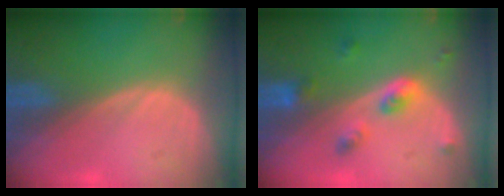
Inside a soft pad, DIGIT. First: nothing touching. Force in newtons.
{"total": 4.8, "press": 4.4, "slide": 1.8}